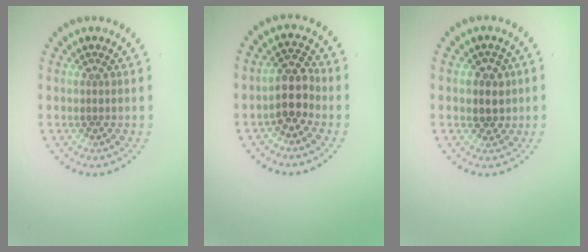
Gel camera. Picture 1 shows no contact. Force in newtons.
{"total": 2.9, "press": 2.5, "slide": 1.5}
{"total": 2.4, "press": 2.3, "slide": 0.9}